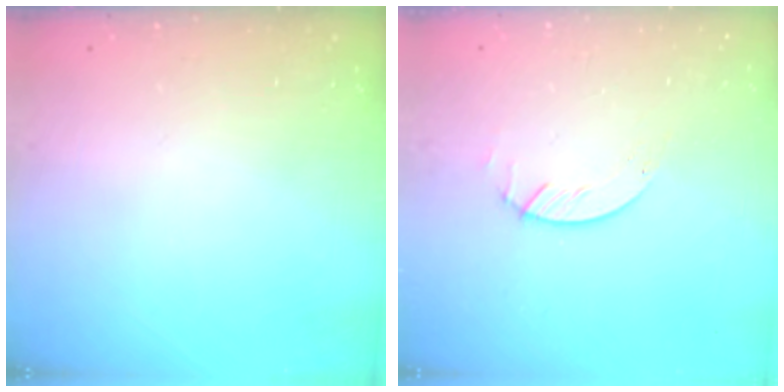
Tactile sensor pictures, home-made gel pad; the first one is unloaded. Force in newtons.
{"total": 1.3, "press": 1.2, "slide": 0.1}